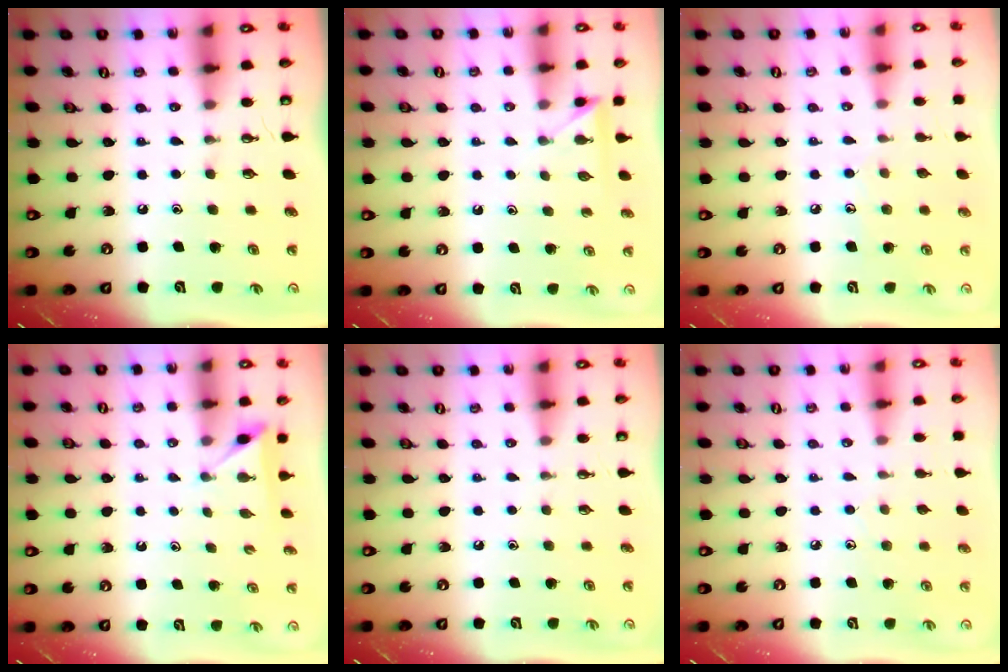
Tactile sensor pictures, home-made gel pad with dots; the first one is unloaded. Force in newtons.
{"total": 3.1, "press": 3.1, "slide": 0.3}
{"total": 5.3, "press": 5.3, "slide": 0.5}
{"total": 2.5, "press": 2.5, "slide": 0.3}
{"total": 0.0}
{"total": 4.2, "press": 4.1, "slide": 0.4}